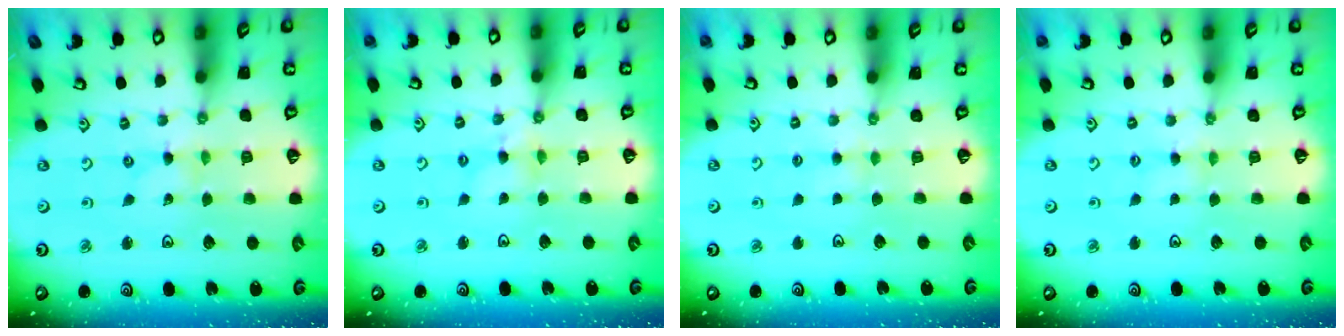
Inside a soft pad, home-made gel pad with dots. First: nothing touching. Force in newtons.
{"total": 3.2, "press": 3.2, "slide": 0.4}
{"total": 2.7, "press": 2.6, "slide": 0.4}
{"total": 2.9, "press": 2.9, "slide": 0.3}